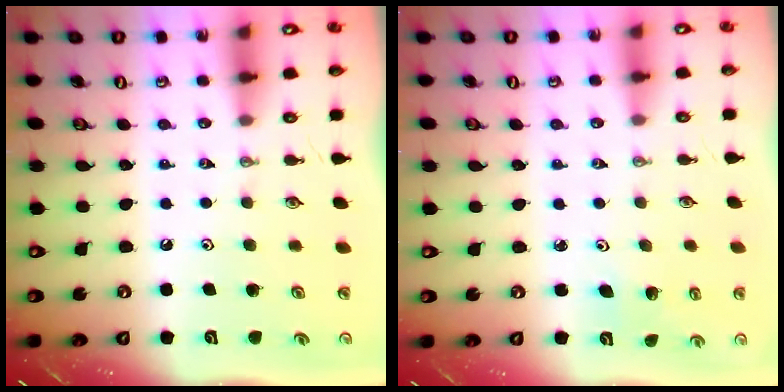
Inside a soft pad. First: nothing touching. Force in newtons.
{"total": 2.6, "press": 2.5, "slide": 0.9}